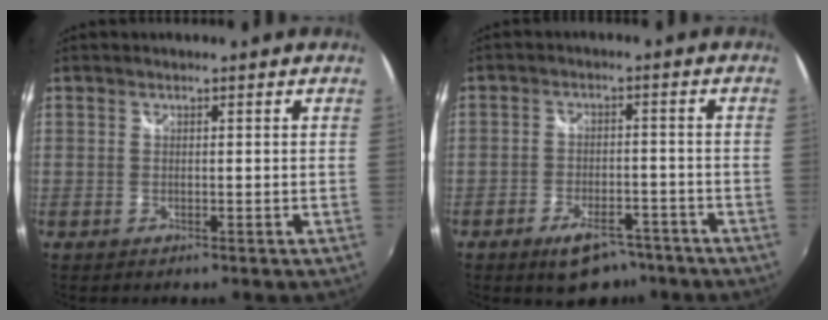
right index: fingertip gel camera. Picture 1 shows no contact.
{"total": 8.6, "force": [-6.2, 4.1, 4.3], "torque": [-0.092, 0.004, -0.088]}